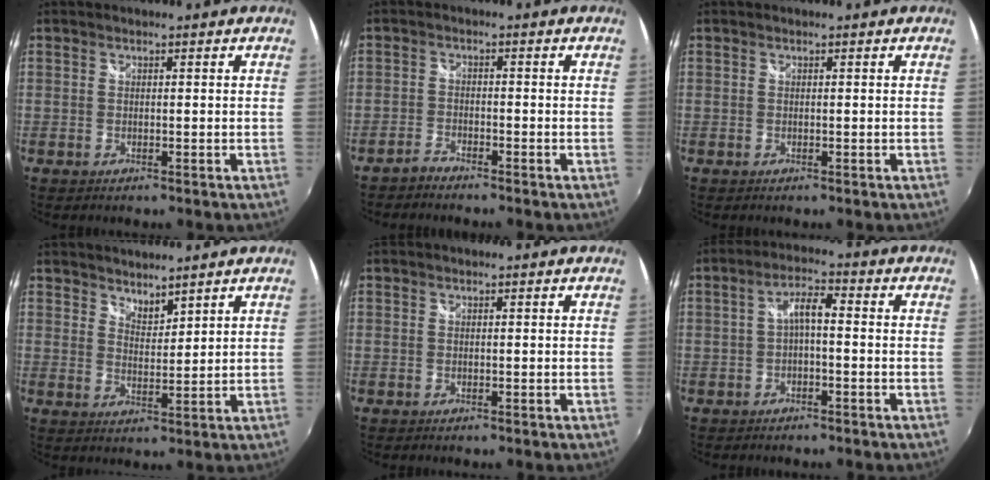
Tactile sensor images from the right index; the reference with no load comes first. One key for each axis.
{"total": 2.3, "fx": -2.2, "fy": 0.5, "fz": 0.4, "tx": -0.019, "ty": -0.001, "tz": -0.047}
{"total": 0.0}
{"total": 3.5, "fx": 3.3, "fy": 0.9, "fz": 1.0, "tx": -0.011, "ty": -0.002, "tz": 0.056}
{"total": 0.0}
{"total": 3.9, "fx": -0.8, "fy": 1.2, "fz": 3.6, "tx": -0.070, "ty": 0.012, "tz": -0.015}